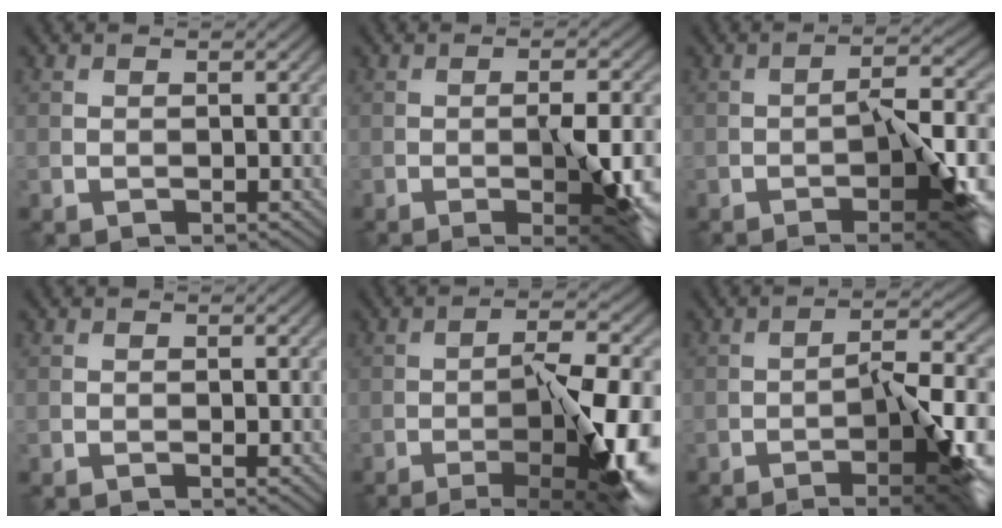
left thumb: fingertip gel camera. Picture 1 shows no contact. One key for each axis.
{"total": 7.4, "fx": -2.0, "fy": 1.8, "fz": 6.9, "tx": -0.111, "ty": -0.008, "tz": -0.023}
{"total": 10.0, "fx": -3.8, "fy": 2.6, "fz": 8.9, "tx": -0.134, "ty": -0.003, "tz": -0.055}
{"total": 0.0}
{"total": 14.3, "fx": -5.0, "fy": 4.1, "fz": 12.7, "tx": -0.170, "ty": 0.003, "tz": -0.071}
{"total": 10.5, "fx": -4.4, "fy": 2.3, "fz": 9.3, "tx": -0.139, "ty": 0.000, "tz": -0.062}